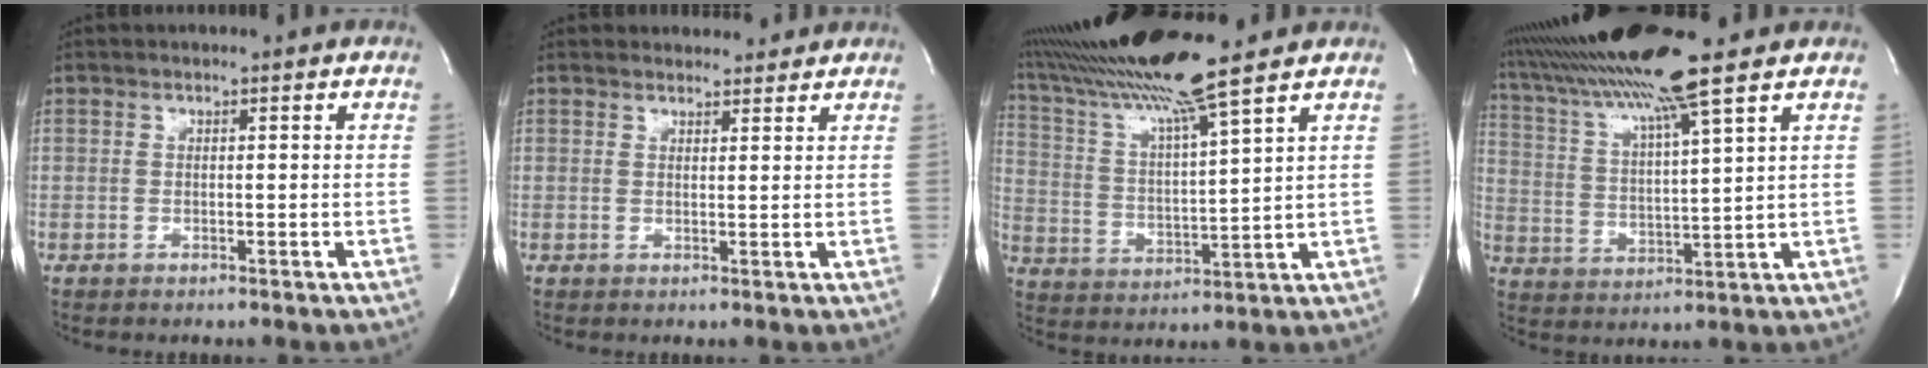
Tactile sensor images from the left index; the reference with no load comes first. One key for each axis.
{"total": 3.4, "fx": 3.2, "fy": 1.0, "fz": 0.0, "tx": -0.005, "ty": 0.009, "tz": 0.039}
{"total": 13.7, "fx": 11.3, "fy": -2.1, "fz": 7.4, "tx": -0.144, "ty": 0.005, "tz": 0.206}
{"total": 14.7, "fx": 11.6, "fy": -1.6, "fz": 8.9, "tx": -0.169, "ty": 0.016, "tz": 0.202}